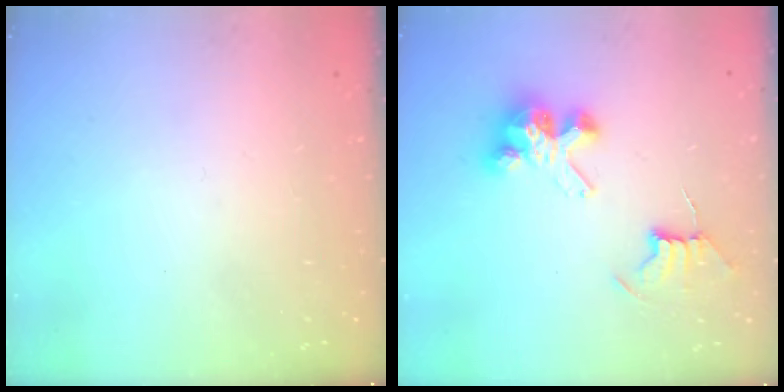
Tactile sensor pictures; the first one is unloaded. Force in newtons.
{"total": 9.7, "press": 9.6, "slide": 1.0}